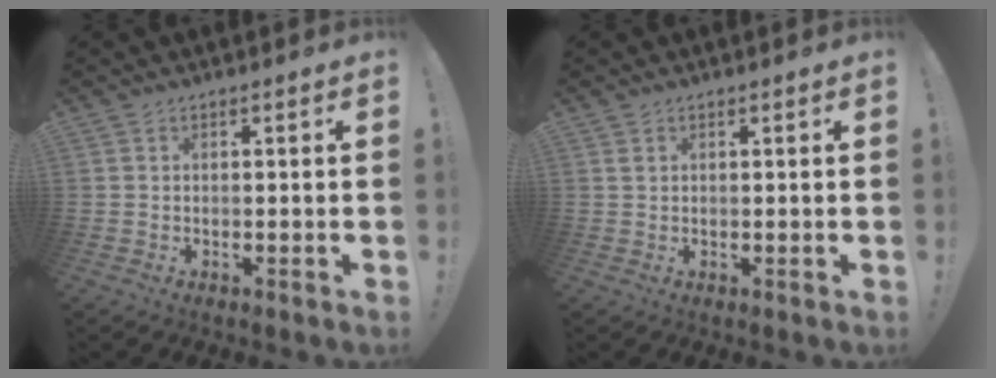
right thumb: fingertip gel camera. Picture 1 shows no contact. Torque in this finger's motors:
{"motor_torque": [-0.21, -0.04, 0.08, 0.06, -0.12]}